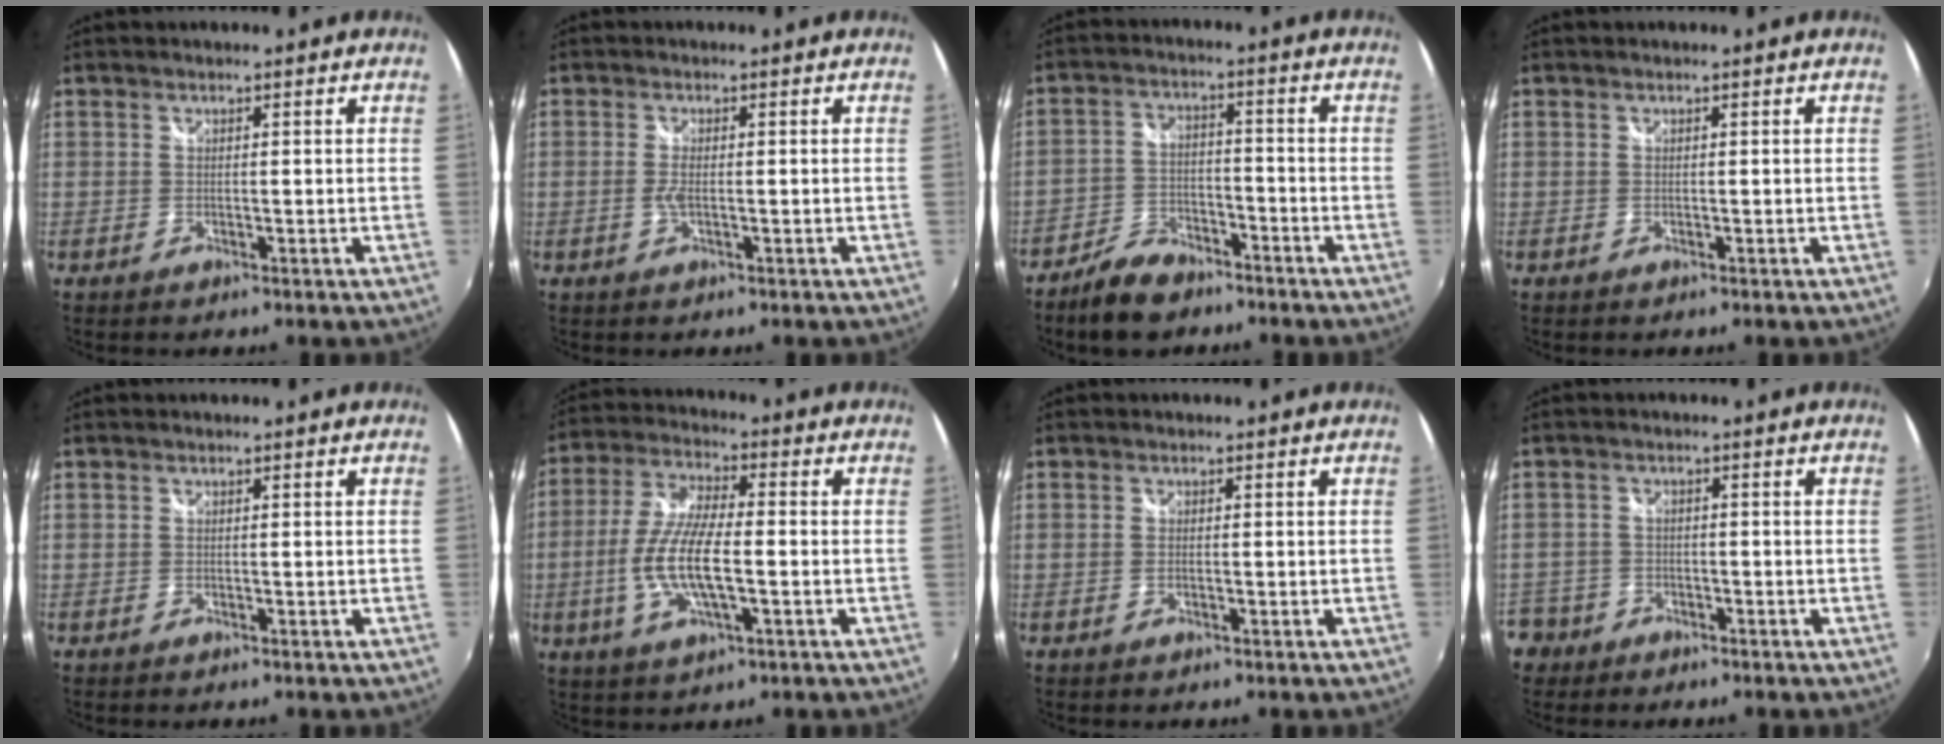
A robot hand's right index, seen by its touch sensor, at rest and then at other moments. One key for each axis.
{"total": 2.2, "fx": -0.4, "fy": 0.5, "fz": 2.1, "tx": -0.043, "ty": -0.004, "tz": -0.007}
{"total": 8.3, "fx": -6.3, "fy": 4.0, "fz": 3.5, "tx": -0.091, "ty": 0.007, "tz": -0.108}
{"total": 0.0}
{"total": 0.0}
{"total": 12.1, "fx": -2.3, "fy": 3.8, "fz": 11.3, "tx": -0.234, "ty": -0.003, "tz": -0.045}
{"total": 0.7, "fx": -0.1, "fy": 0.4, "fz": 0.6, "tx": -0.015, "ty": -0.002, "tz": -0.005}
{"total": 5.9, "fx": -2.9, "fy": 5.1, "fz": 0.9, "tx": -0.040, "ty": 0.015, "tz": -0.052}